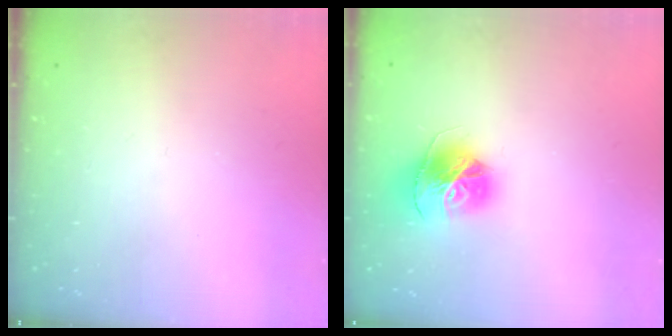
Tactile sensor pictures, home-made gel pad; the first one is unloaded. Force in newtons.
{"total": 15.6, "press": 15.5, "slide": 1.6}